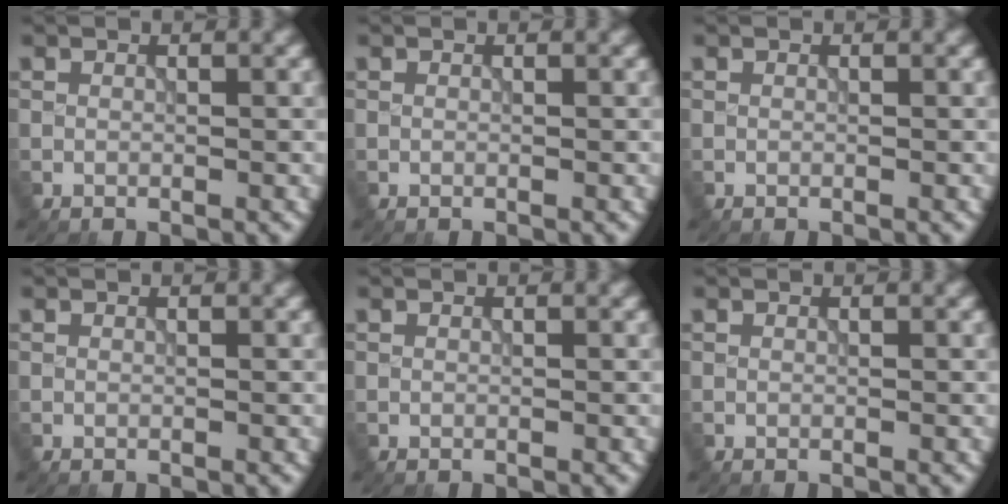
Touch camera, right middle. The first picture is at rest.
{"total": 0.0}
{"total": 0.0}
{"total": 0.0}
{"total": 0.0}
{"total": 0.0}